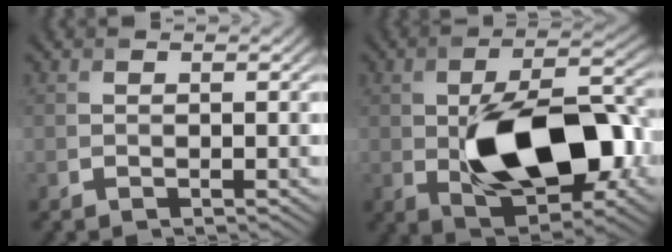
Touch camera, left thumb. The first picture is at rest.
{"total": 14.9, "force": [-1.8, 7.9, 12.5], "torque": [-0.201, -0.010, -0.024]}